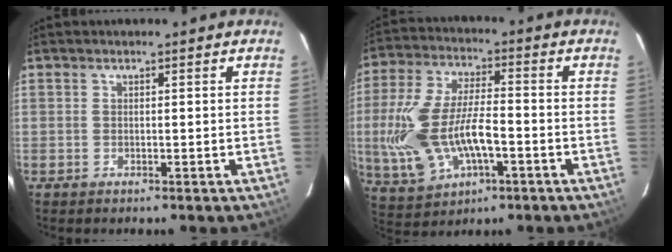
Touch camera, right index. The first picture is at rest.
{"total": 17.6, "force": [-3.9, 8.6, 14.8], "torque": [-0.328, -0.005, -0.057]}